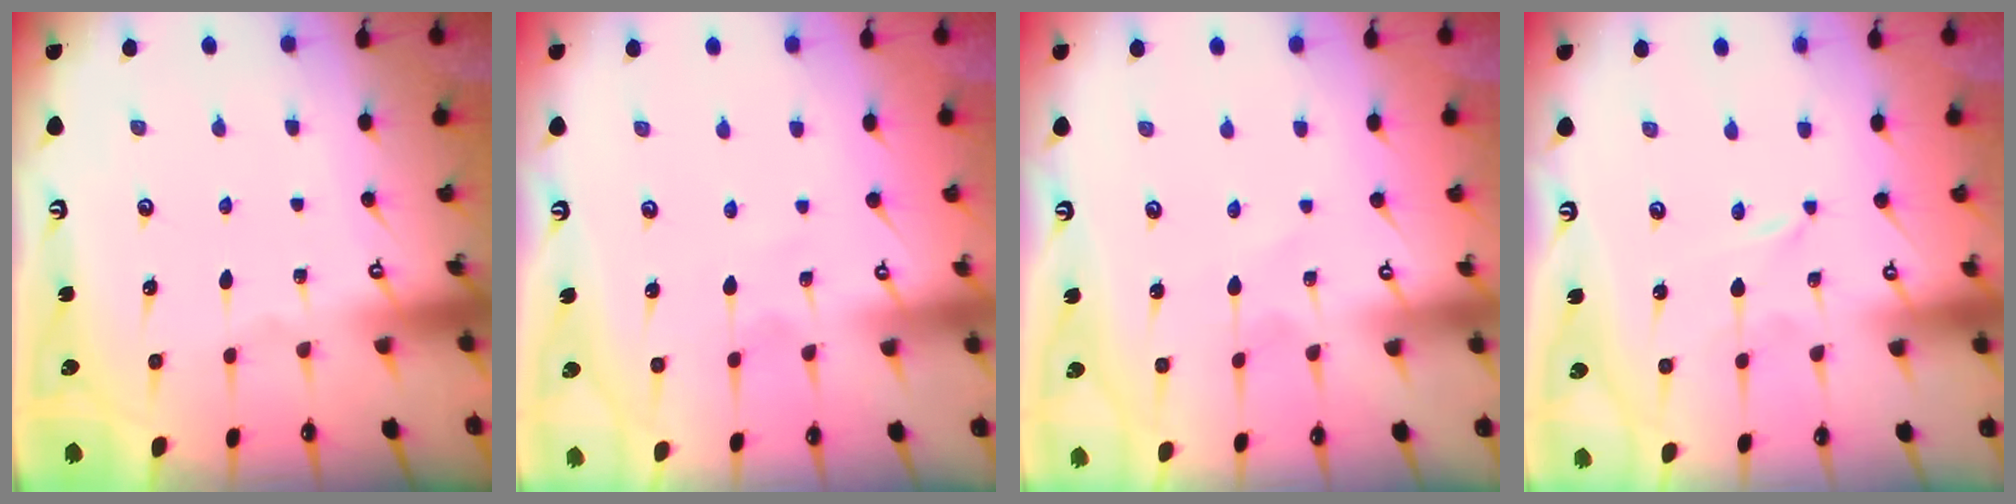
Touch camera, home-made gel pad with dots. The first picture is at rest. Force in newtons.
{"total": 3.8, "press": 3.8, "slide": 0.4}
{"total": 3.2, "press": 3.2, "slide": 0.5}
{"total": 0.0}